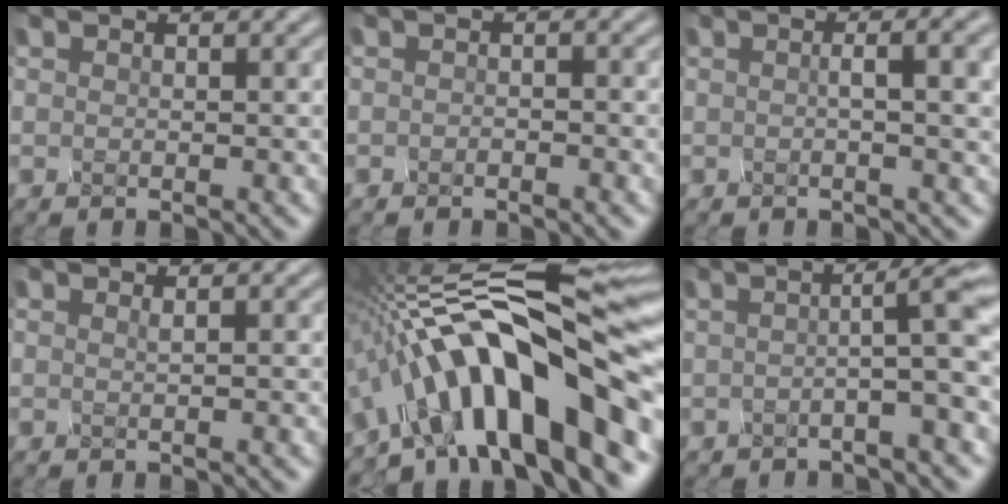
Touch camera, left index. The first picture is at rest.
{"total": 0.9, "force": [-0.6, 0.4, 0.5], "torque": [-0.007, 0.004, -0.013]}
{"total": 7.1, "force": [1.7, 3.2, 6.1], "torque": [-0.053, 0.031, -0.001]}
{"total": 0.0}
{"total": 16.2, "force": [-6.4, 4.4, 14.3], "torque": [-0.197, 0.046, -0.116]}
{"total": 5.0, "force": [-0.1, 0.6, 5.0], "torque": [-0.066, 0.021, -0.015]}